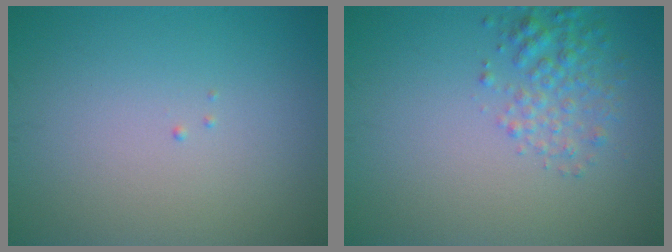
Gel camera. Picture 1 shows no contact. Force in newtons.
{"total": 2.6, "press": 2.6, "slide": 0.1}